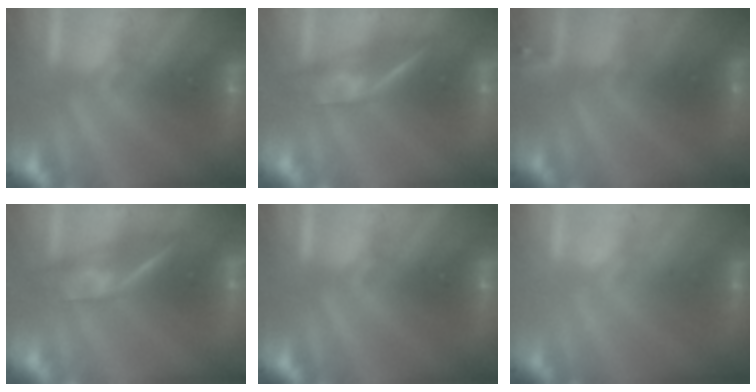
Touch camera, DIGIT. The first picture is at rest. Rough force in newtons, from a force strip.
{"total": 2.3}
{"total": 4.0}
{"total": 2.3}
{"total": 0.0}
{"total": 2.3}